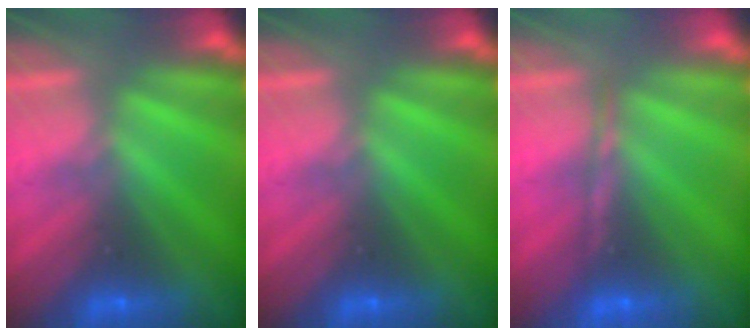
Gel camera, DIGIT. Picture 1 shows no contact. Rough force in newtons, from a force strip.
{"total": 0.0}
{"total": 1.7}